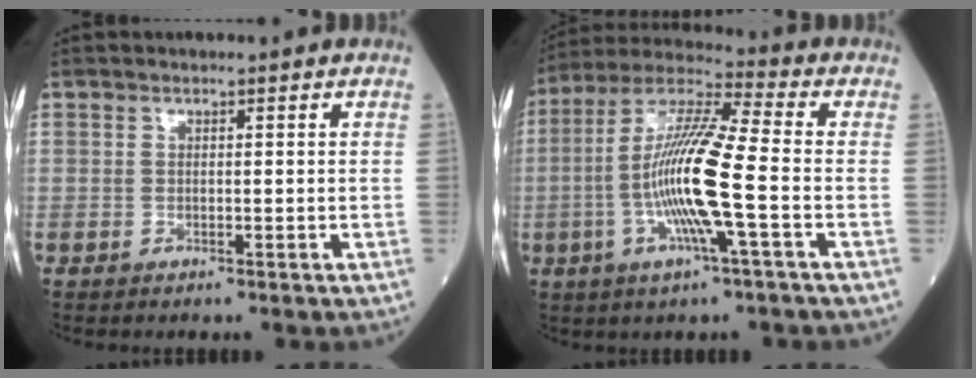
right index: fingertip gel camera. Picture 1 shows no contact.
{"total": 14.3, "force": [-2.7, 0.5, 14.0], "torque": [-0.280, 0.001, -0.056]}